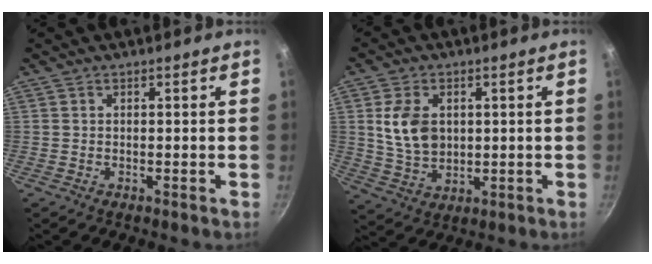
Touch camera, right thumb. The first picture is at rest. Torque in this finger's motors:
{"motor_torque": [-0.22, 0.57, 0.45, 0.09, 0.03]}